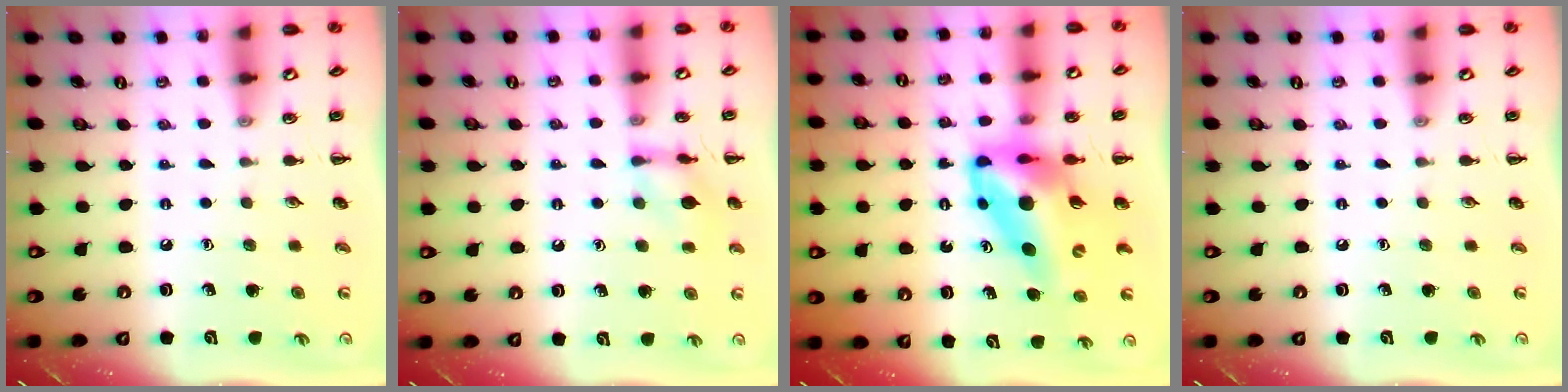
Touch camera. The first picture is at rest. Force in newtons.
{"total": 10.4, "press": 10.4, "slide": 0.5}
{"total": 12.3, "press": 11.7, "slide": 3.9}
{"total": 0.0}